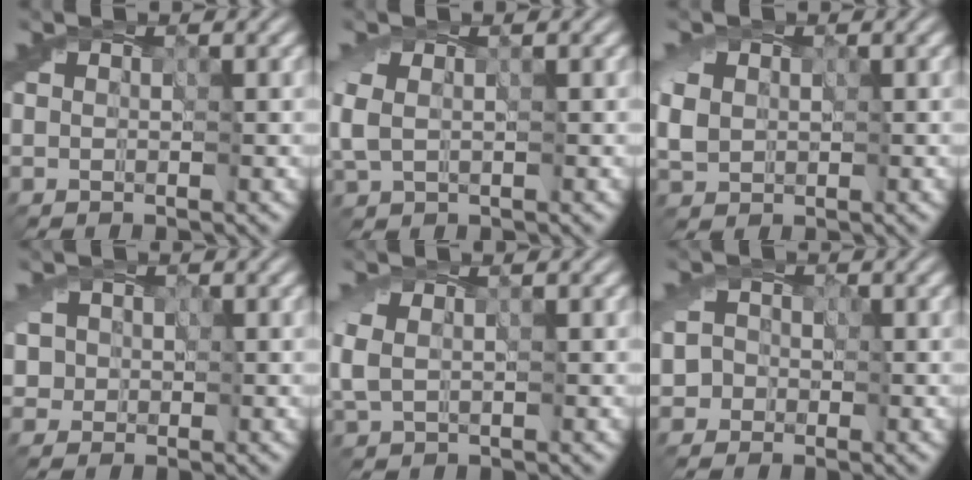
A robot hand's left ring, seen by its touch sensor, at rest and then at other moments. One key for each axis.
{"total": 2.2, "fx": 0.3, "fy": 1.5, "fz": 1.6, "tx": -0.051, "ty": 0.002, "tz": 0.002}
{"total": 2.7, "fx": 0.2, "fy": 2.4, "fz": 1.3, "tx": -0.037, "ty": 0.004, "tz": 0.000}
{"total": 2.4, "fx": 0.5, "fy": 2.3, "fz": 0.1, "tx": 0.019, "ty": 0.020, "tz": -0.018}
{"total": 2.1, "fx": 0.4, "fy": 1.4, "fz": 1.5, "tx": -0.049, "ty": 0.003, "tz": 0.005}
{"total": 2.5, "fx": -1.0, "fy": 2.3, "fz": -0.2, "tx": 0.033, "ty": 0.013, "tz": -0.028}